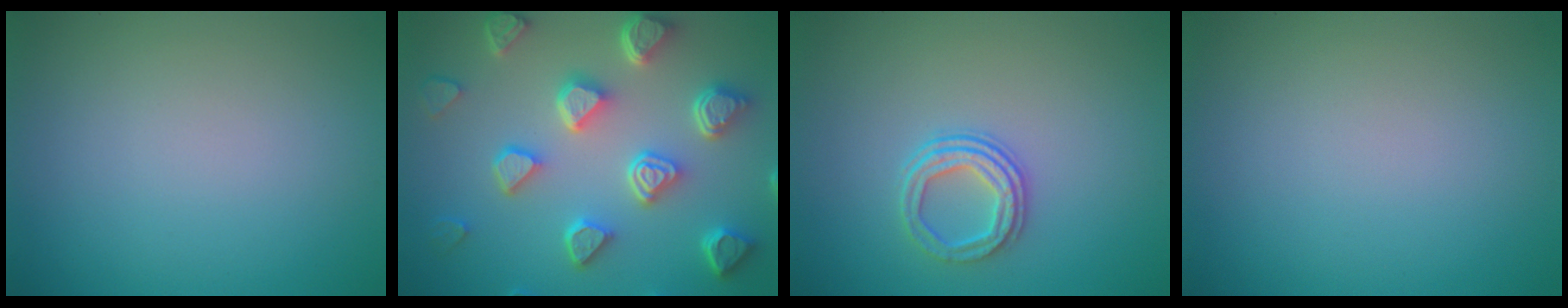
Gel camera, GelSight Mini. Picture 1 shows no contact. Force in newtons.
{"total": 7.3, "press": 5.8, "slide": 4.5}
{"total": 2.8, "press": 2.3, "slide": 1.5}
{"total": 0.0}